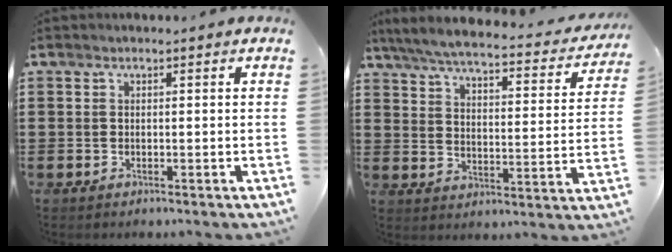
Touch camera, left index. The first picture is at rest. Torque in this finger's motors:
{"motor_torque": [1.36, -0.78, 0.53, 0.12]}